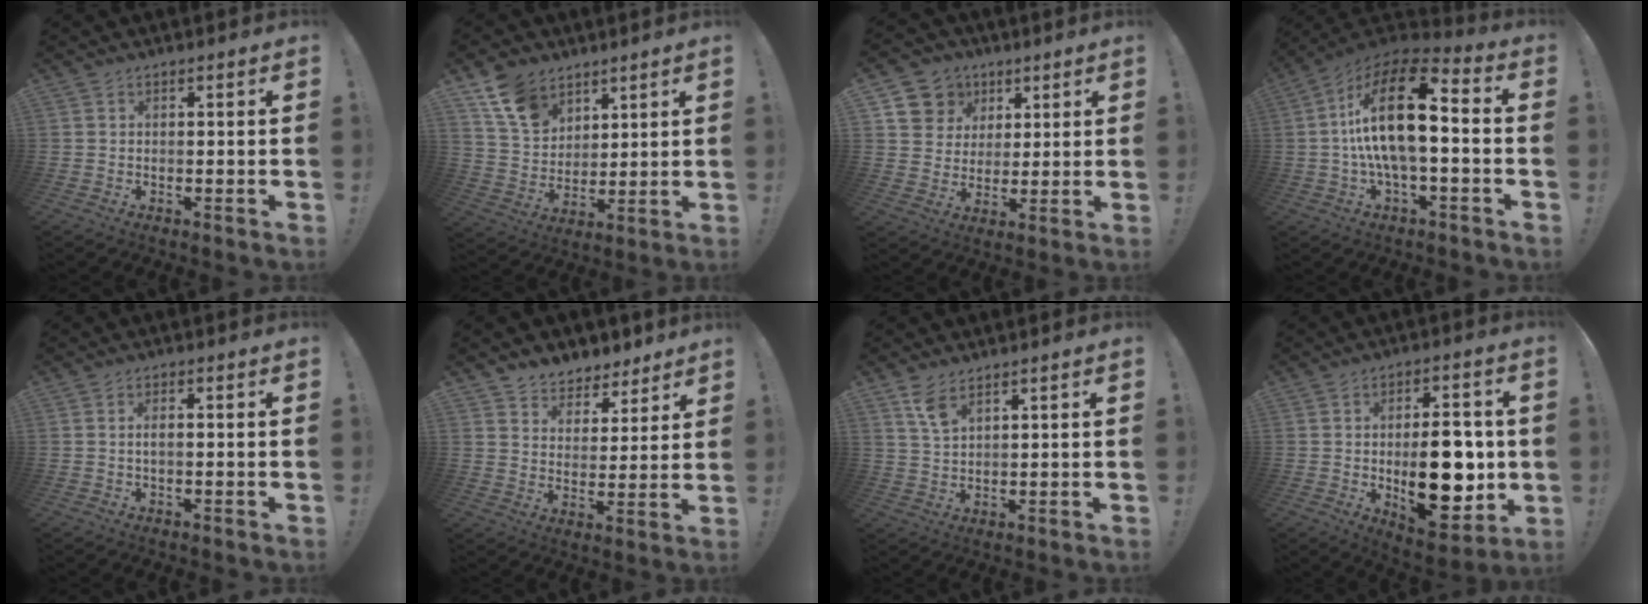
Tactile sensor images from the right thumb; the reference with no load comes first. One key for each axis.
{"total": 12.9, "fx": 8.5, "fy": 8.3, "fz": 5.1, "tx": -0.098, "ty": -0.043, "tz": 0.168}
{"total": 10.4, "fx": 4.6, "fy": 8.9, "fz": 2.5, "tx": -0.037, "ty": -0.029, "tz": 0.095}
{"total": 20.3, "fx": 1.1, "fy": 8.0, "fz": 18.6, "tx": -0.334, "ty": -0.003, "tz": 0.015}
{"total": 2.0, "fx": -0.3, "fy": 0.5, "fz": 1.9, "tx": -0.037, "ty": 0.004, "tz": -0.004}
{"total": 7.0, "fx": 5.2, "fy": 4.6, "fz": 0.9, "tx": -0.015, "ty": -0.046, "tz": 0.101}
{"total": 5.8, "fx": 3.8, "fy": 2.3, "fz": 3.7, "tx": -0.067, "ty": -0.018, "tz": 0.069}
{"total": 19.0, "fx": -1.4, "fy": 9.7, "fz": 16.2, "tx": -0.222, "ty": -0.011, "tz": -0.017}